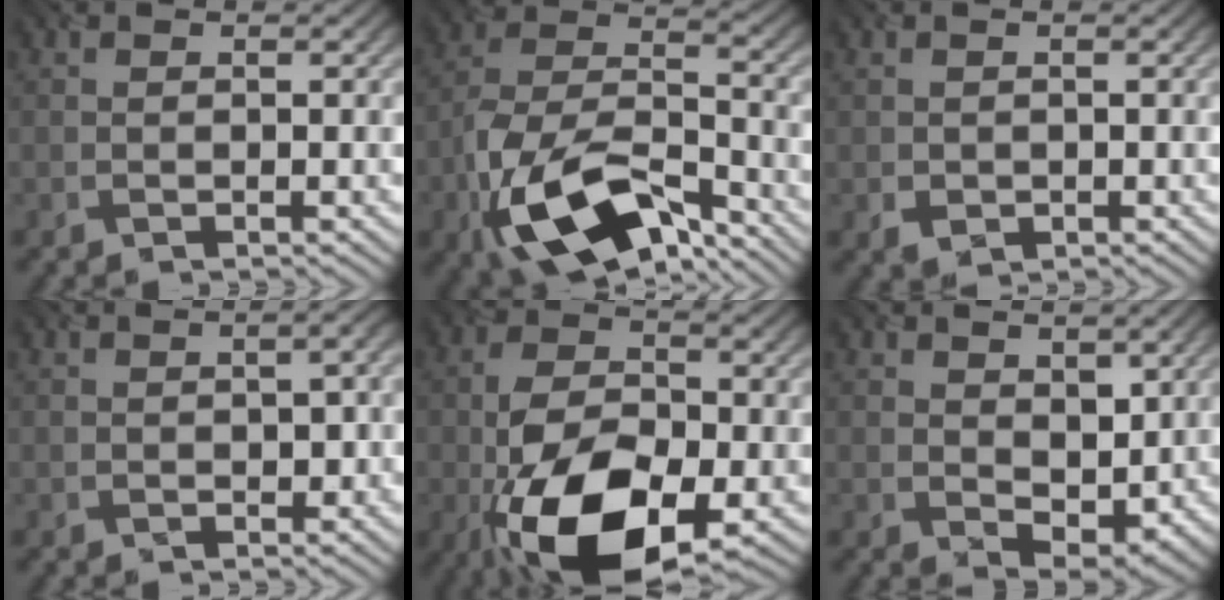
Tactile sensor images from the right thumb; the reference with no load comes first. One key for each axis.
{"total": 16.8, "fx": -9.1, "fy": 8.1, "fz": 11.6, "tx": -0.238, "ty": -0.024, "tz": -0.180}
{"total": 1.4, "fx": -0.1, "fy": 1.3, "fz": 0.6, "tx": -0.018, "ty": -0.008, "tz": 0.002}
{"total": 3.1, "fx": 0.0, "fy": 1.9, "fz": 2.5, "tx": -0.034, "ty": -0.004, "tz": 0.009}
{"total": 15.4, "fx": -6.0, "fy": 8.1, "fz": 11.7, "tx": -0.236, "ty": -0.026, "tz": -0.113}
{"total": 4.7, "fx": 1.3, "fy": 3.2, "fz": 3.3, "tx": -0.065, "ty": -0.012, "tz": 0.024}